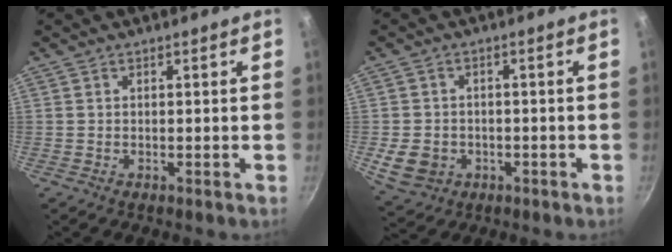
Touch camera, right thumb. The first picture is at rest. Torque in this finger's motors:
{"motor_torque": [0.55, 1.00, 0.78, 0.04, 0.19]}